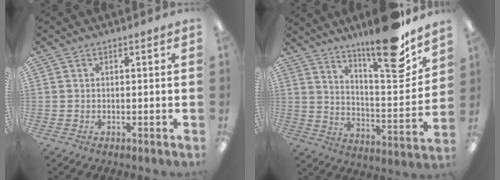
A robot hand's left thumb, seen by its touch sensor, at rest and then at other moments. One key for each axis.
{"total": 18.3, "fx": 14.6, "fy": 3.2, "fz": 10.6, "tx": -0.166, "ty": -0.108, "tz": 0.234}